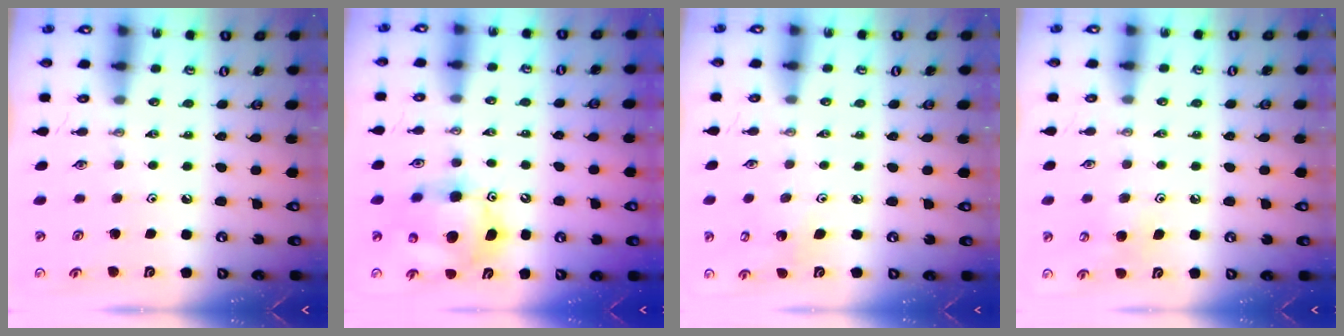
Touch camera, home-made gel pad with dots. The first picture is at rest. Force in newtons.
{"total": 12.9, "press": 12.6, "slide": 2.8}
{"total": 3.6, "press": 3.4, "slide": 1.1}
{"total": 7.4, "press": 7.4, "slide": 0.8}